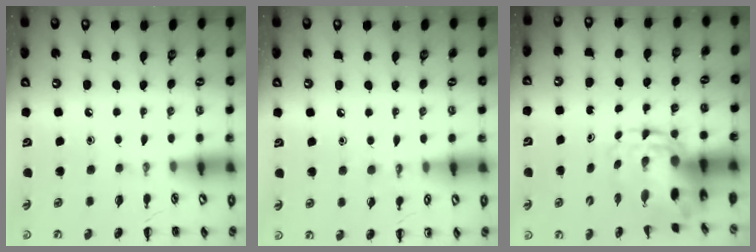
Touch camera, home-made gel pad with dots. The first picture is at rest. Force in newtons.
{"total": 5.5, "press": 5.3, "slide": 1.5}
{"total": 6.0, "press": 5.8, "slide": 1.3}